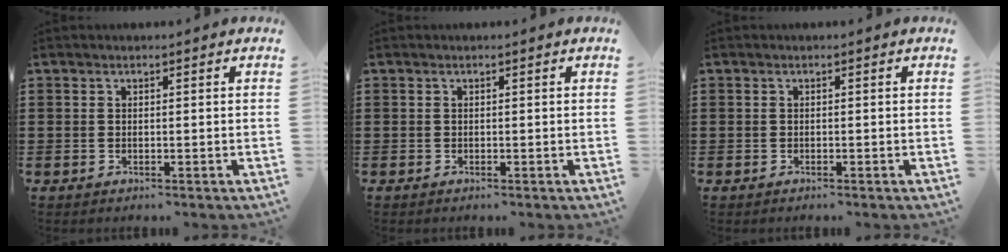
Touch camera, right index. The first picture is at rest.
{"total": 0.0}
{"total": 0.0}